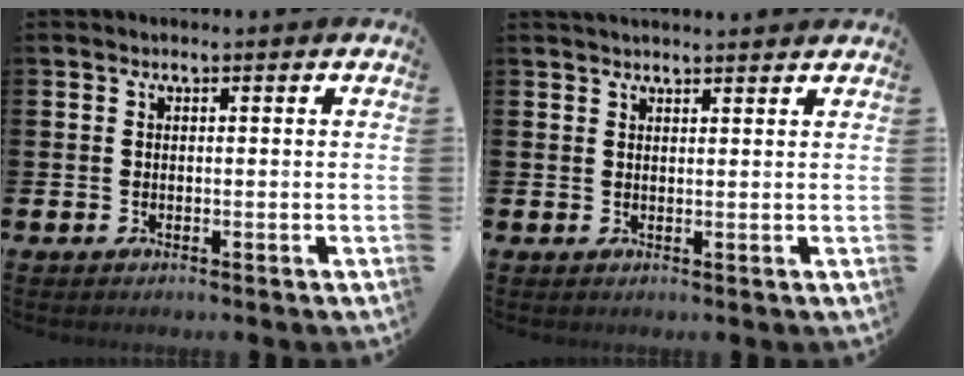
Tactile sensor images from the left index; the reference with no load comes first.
{"total": 1.8, "force": [1.8, 0.0, 0.2], "torque": [-0.001, -0.008, 0.031]}